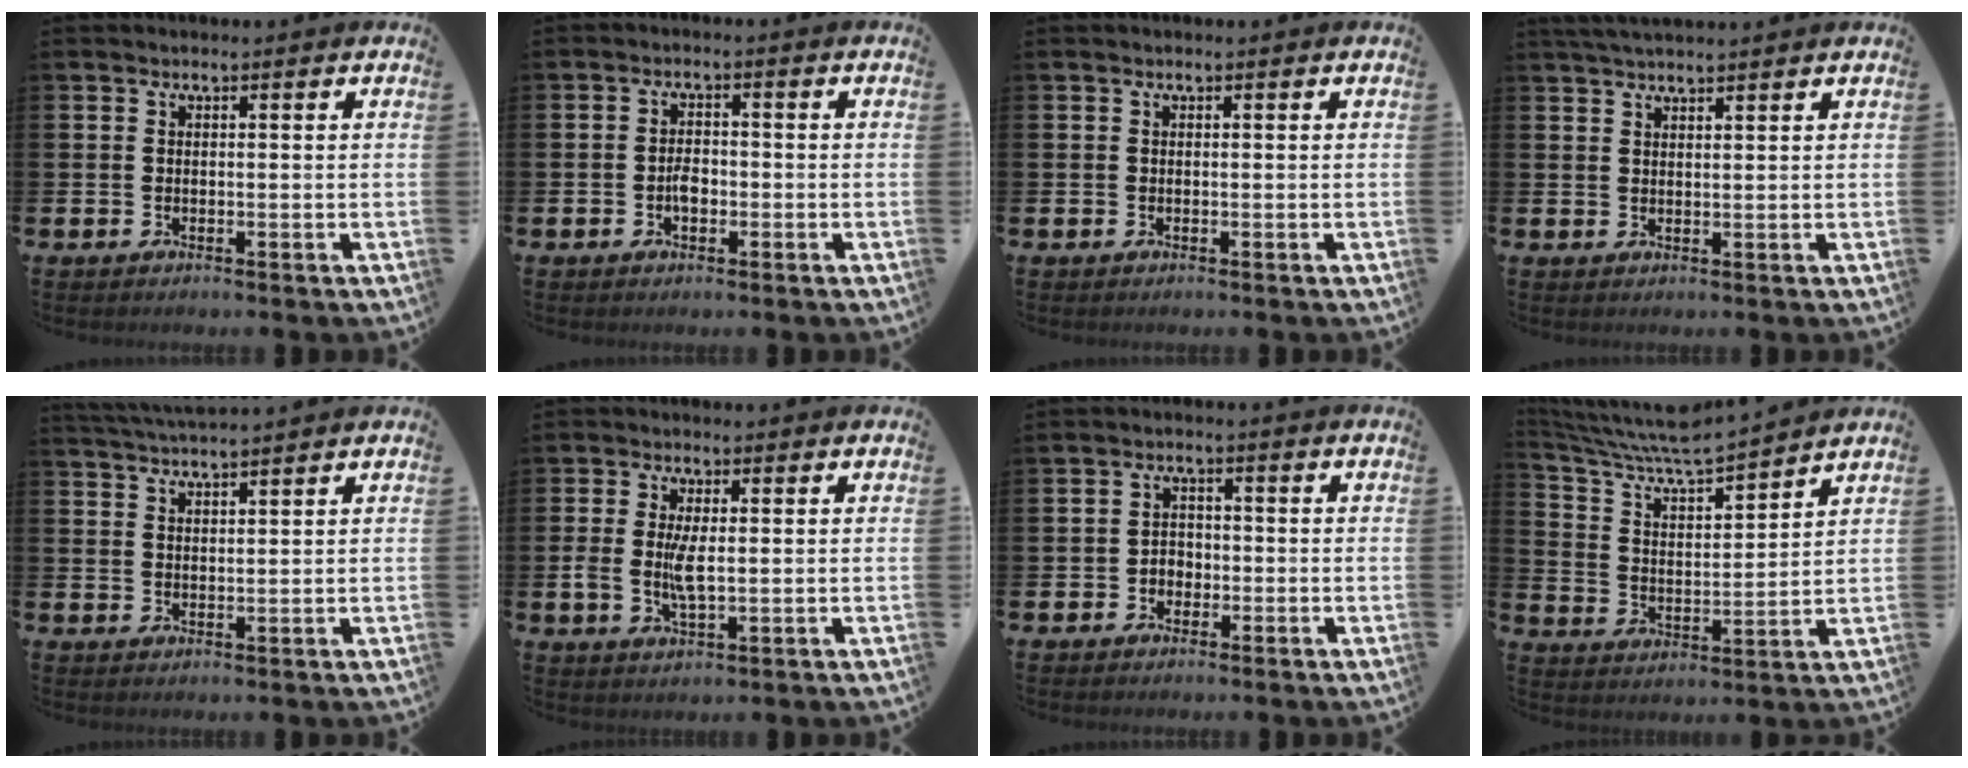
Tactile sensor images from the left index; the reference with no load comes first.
{"total": 2.4, "force": [-0.6, 1.4, 1.8], "torque": [-0.021, -0.001, -0.015]}
{"total": 0.0}
{"total": 2.7, "force": [2.6, 0.2, 0.7], "torque": [-0.013, -0.007, 0.047]}
{"total": 3.3, "force": [3.3, -0.2, 0.2], "torque": [-0.008, -0.015, 0.060]}
{"total": 4.4, "force": [0.2, 1.9, 3.9], "torque": [-0.063, -0.001, 0.001]}
{"total": 2.2, "force": [-0.8, 1.8, 0.7], "torque": [-0.013, 0.005, -0.021]}
{"total": 7.4, "force": [7.1, 0.6, 2.0], "torque": [-0.072, -0.060, 0.121]}